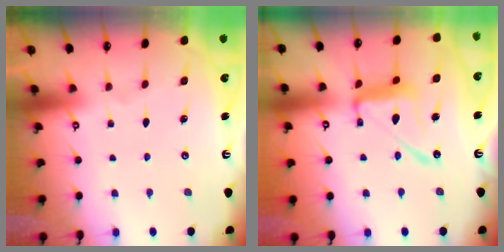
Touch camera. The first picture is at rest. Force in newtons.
{"total": 14.6, "press": 14.6, "slide": 1.2}